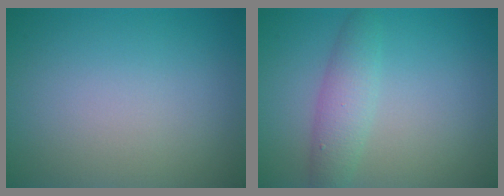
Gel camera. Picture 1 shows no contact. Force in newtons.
{"total": 2.8, "press": 2.8, "slide": 0.0}